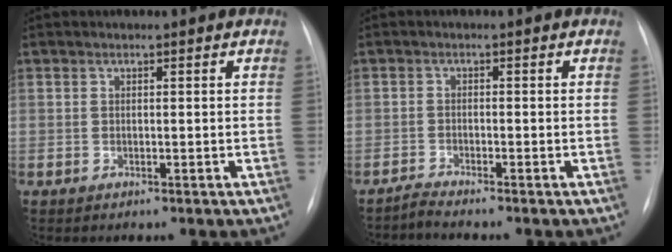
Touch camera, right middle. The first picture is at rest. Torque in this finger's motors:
{"motor_torque": [-0.13, -0.12, -0.02, 0.01]}